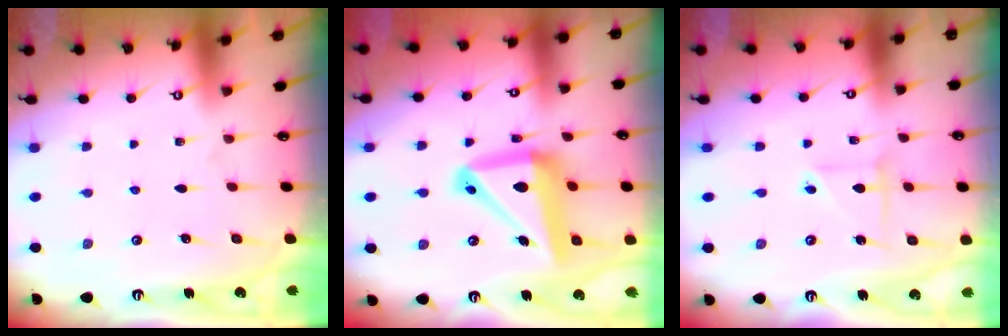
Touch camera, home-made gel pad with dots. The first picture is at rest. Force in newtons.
{"total": 16.6, "press": 16.4, "slide": 2.2}
{"total": 3.3, "press": 3.3, "slide": 0.3}